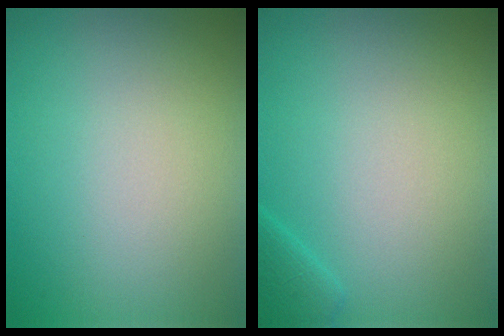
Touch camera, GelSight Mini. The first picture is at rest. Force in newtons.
{"total": 1.4, "press": 1.4, "slide": 0.1}